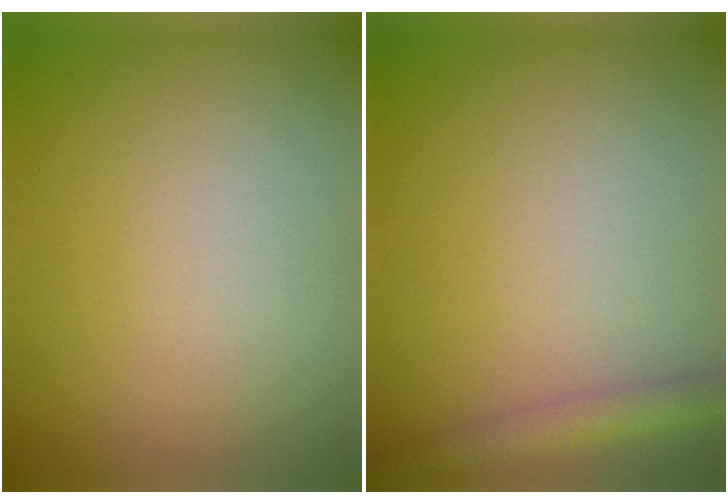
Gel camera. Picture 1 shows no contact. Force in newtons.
{"total": 2.8, "press": 2.8, "slide": 0.2}